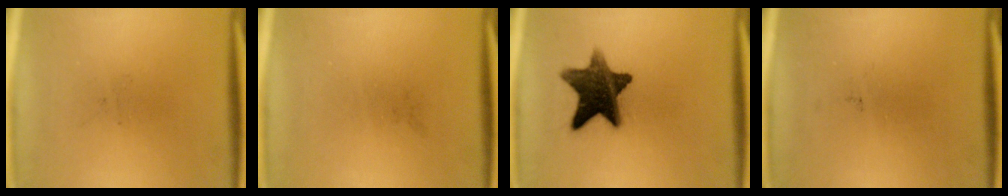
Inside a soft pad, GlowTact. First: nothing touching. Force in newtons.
{"total": 0.0}
{"total": 12.3}
{"total": 0.0}